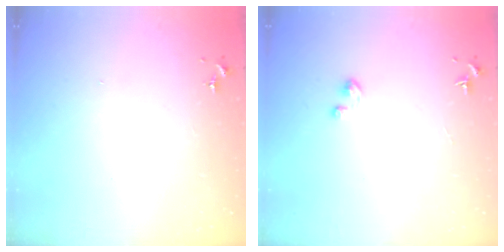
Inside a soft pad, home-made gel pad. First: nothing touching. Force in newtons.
{"total": 1.8, "press": 1.8, "slide": 0.1}